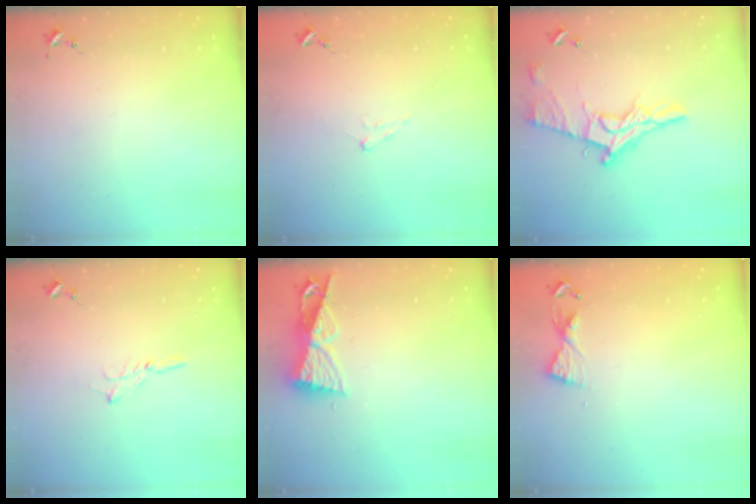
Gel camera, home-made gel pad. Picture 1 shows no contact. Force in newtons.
{"total": 6.0, "press": 6.0, "slide": 0.6}
{"total": 15.6, "press": 15.5, "slide": 1.6}
{"total": 2.0, "press": 2.0, "slide": 0.2}
{"total": 8.7, "press": 8.6, "slide": 1.0}
{"total": 5.5, "press": 5.4, "slide": 0.6}